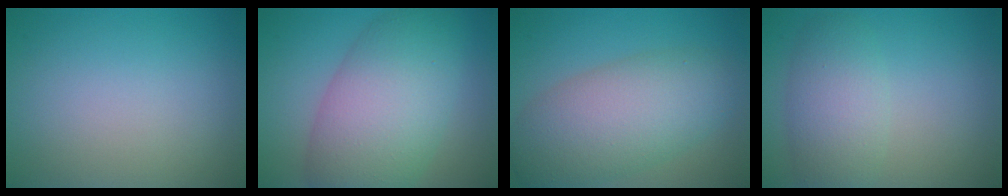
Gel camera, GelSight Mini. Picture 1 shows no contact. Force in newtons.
{"total": 9.6, "press": 9.6, "slide": 0.2}
{"total": 7.9, "press": 7.9, "slide": 0.3}
{"total": 4.2, "press": 4.2, "slide": 0.1}